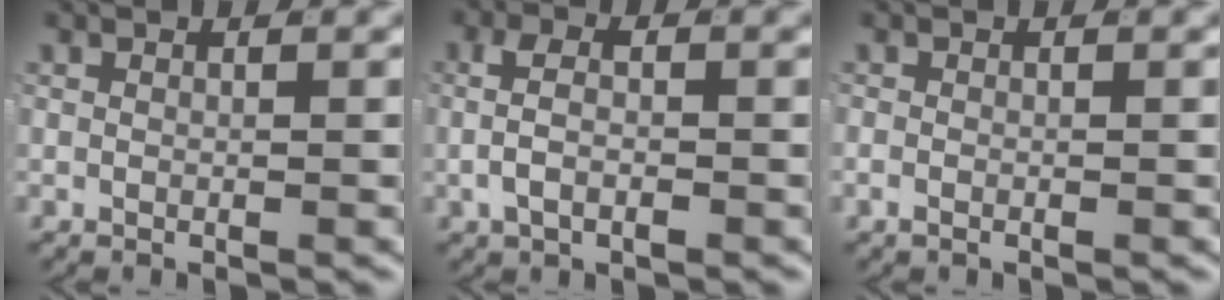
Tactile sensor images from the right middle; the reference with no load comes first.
{"total": 3.1, "force": [-0.6, 1.6, 2.6], "torque": [-0.044, -0.003, -0.011]}
{"total": 1.0, "force": [-0.7, 0.6, 0.5], "torque": [-0.015, -0.003, -0.010]}